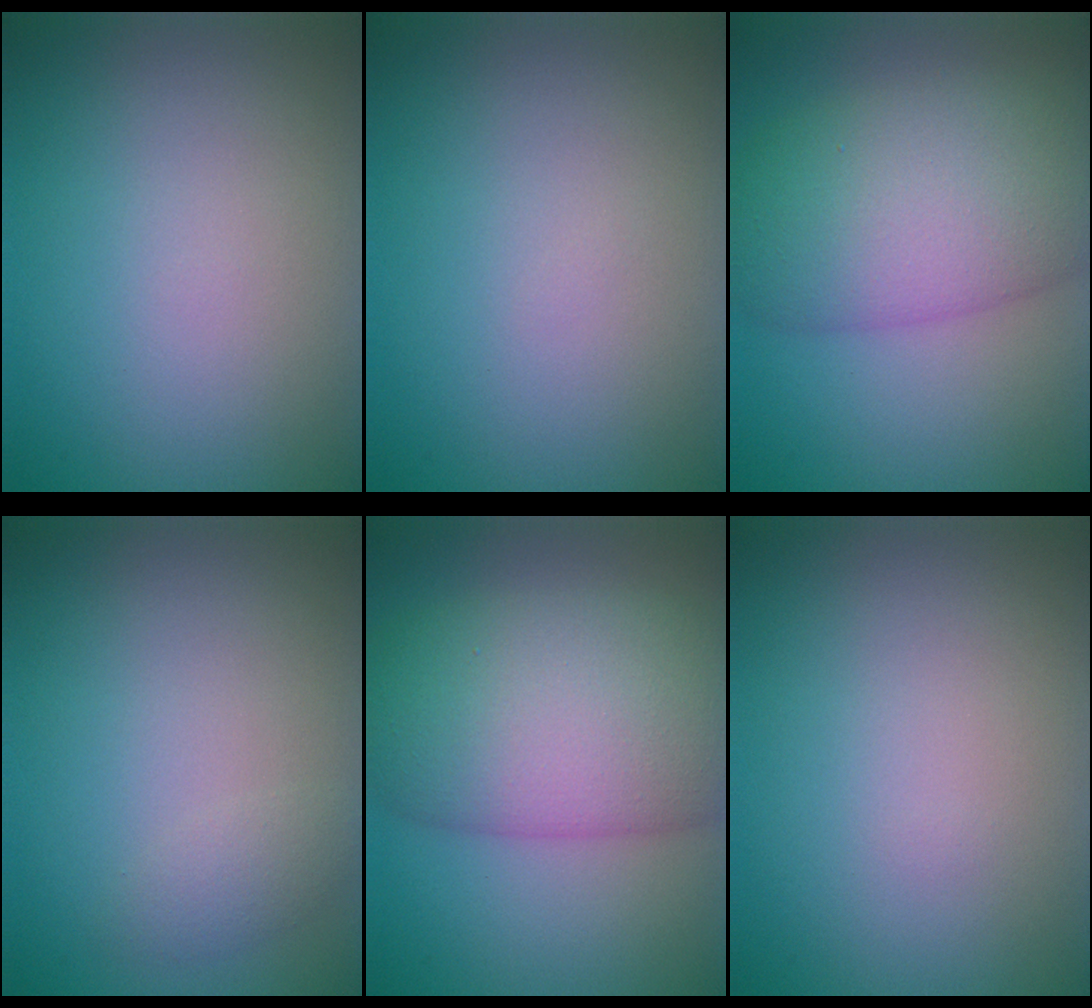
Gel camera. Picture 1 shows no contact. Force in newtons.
{"total": 0.0}
{"total": 9.5, "press": 9.5, "slide": 0.3}
{"total": 1.2, "press": 1.2, "slide": 0.1}
{"total": 11.2, "press": 11.2, "slide": 0.4}
{"total": 0.0}